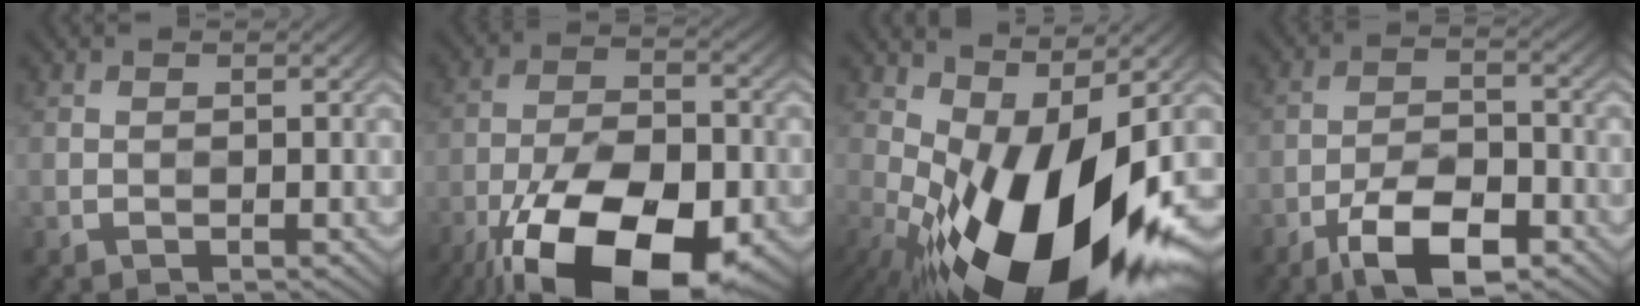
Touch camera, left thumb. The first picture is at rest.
{"total": 19.5, "force": [-10.7, 8.9, 13.6], "torque": [-0.251, -0.036, -0.179]}
{"total": 20.1, "force": [-4.6, 8.9, 17.4], "torque": [-0.300, -0.025, -0.073]}
{"total": 9.0, "force": [-5.4, 3.5, 6.3], "torque": [-0.111, 0.000, -0.102]}